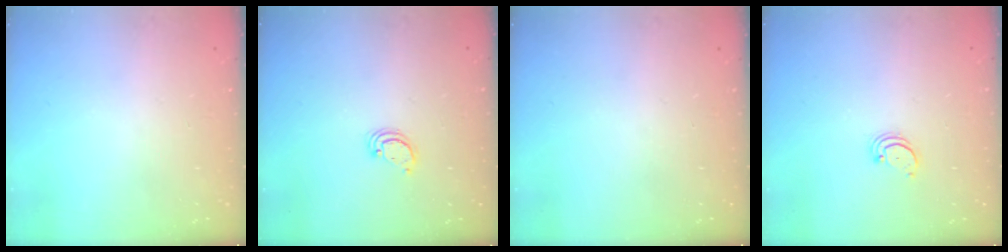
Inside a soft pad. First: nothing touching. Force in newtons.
{"total": 2.6, "press": 2.6, "slide": 0.2}
{"total": 0.0}
{"total": 2.2, "press": 2.2, "slide": 0.2}